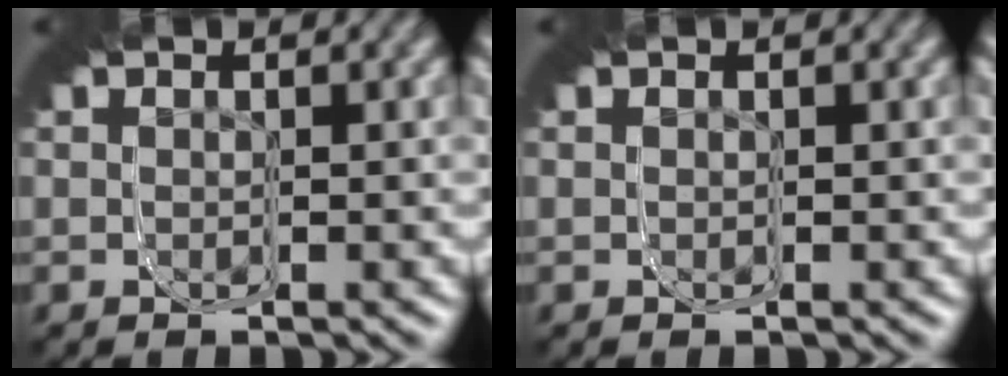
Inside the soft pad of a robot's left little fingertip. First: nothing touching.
{"total": 0.0}